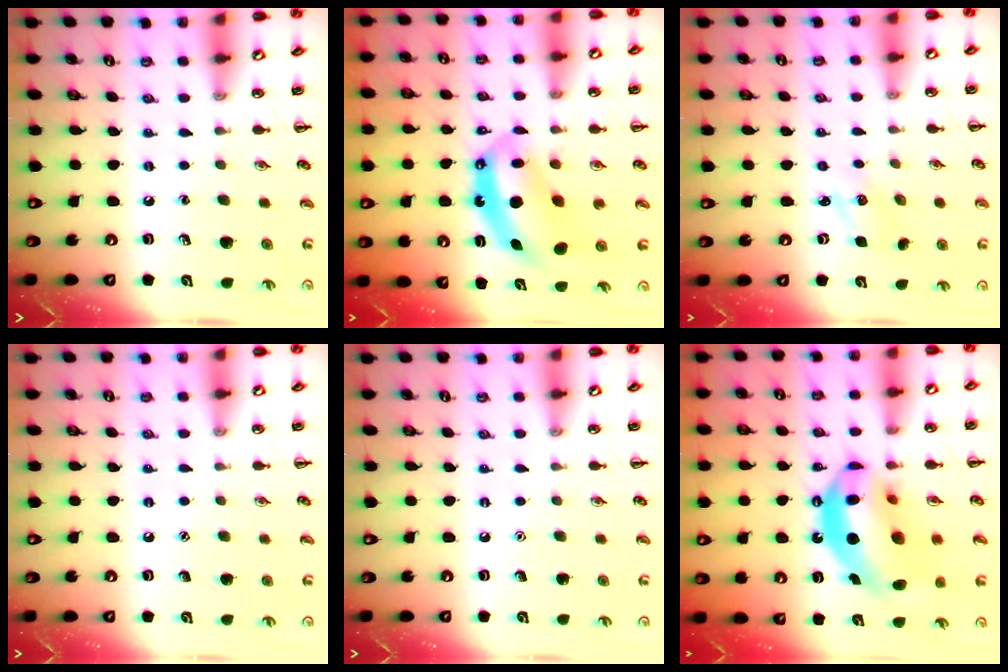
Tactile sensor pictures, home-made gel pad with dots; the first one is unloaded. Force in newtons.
{"total": 7.9, "press": 7.7, "slide": 1.6}
{"total": 2.5, "press": 2.4, "slide": 0.7}
{"total": 1.5, "press": 1.4, "slide": 0.1}
{"total": 1.6, "press": 1.5, "slide": 0.1}
{"total": 17.5, "press": 16.8, "slide": 4.8}